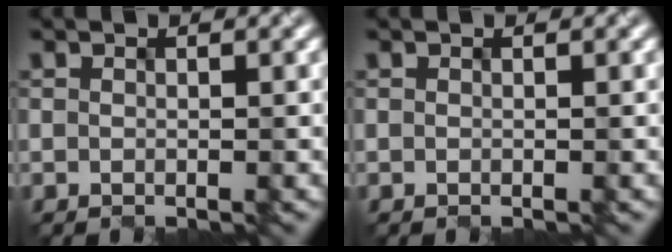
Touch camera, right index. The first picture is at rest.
{"total": 0.0}